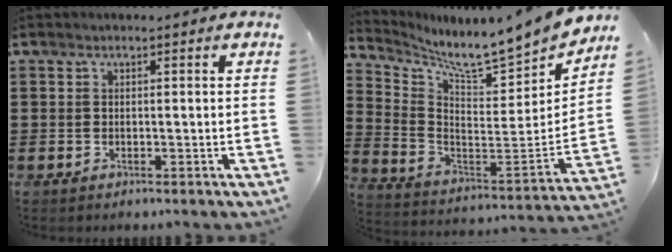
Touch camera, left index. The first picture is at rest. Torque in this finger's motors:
{"motor_torque": [0.03, -2.10, 0.18, 0.02]}